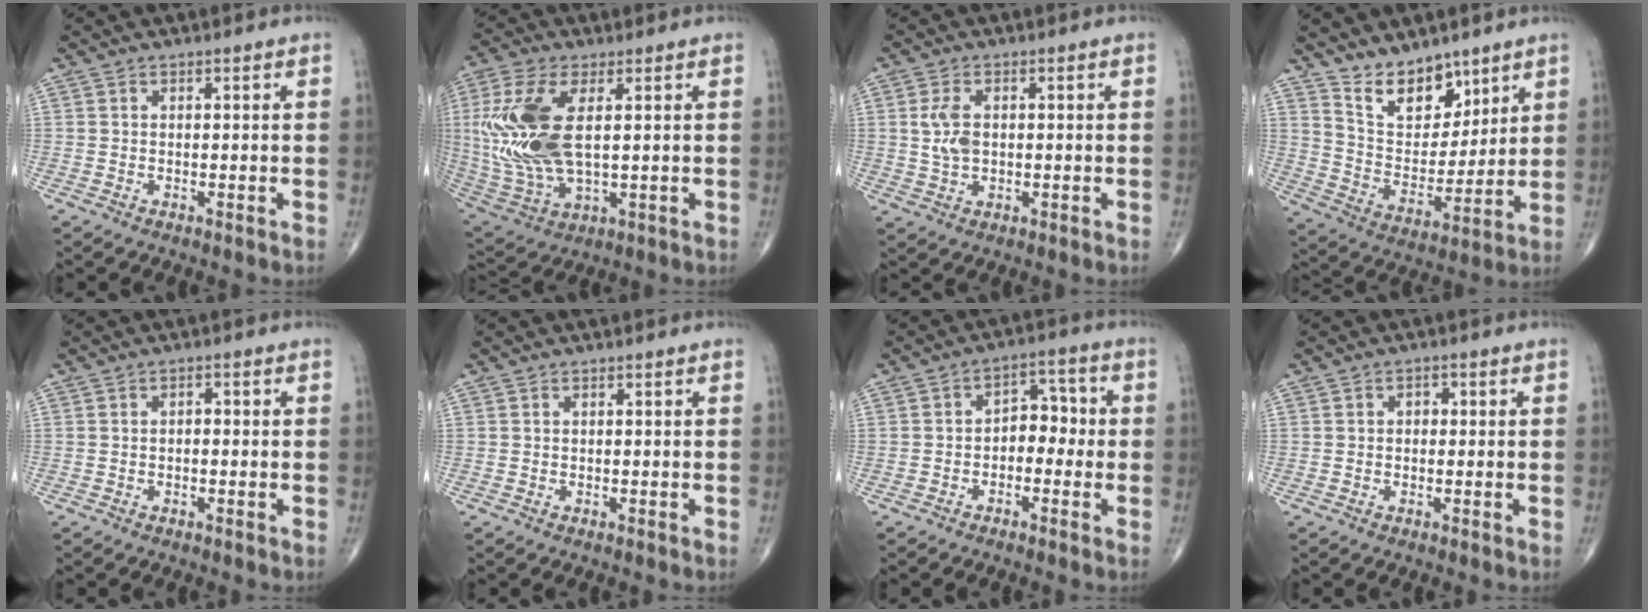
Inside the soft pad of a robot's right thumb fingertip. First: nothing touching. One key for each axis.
{"total": 17.5, "fx": 2.5, "fy": 8.4, "fz": 15.1, "tx": -0.347, "ty": -0.009, "tz": 0.057}
{"total": 4.7, "fx": 0.5, "fy": 2.8, "fz": 3.7, "tx": -0.075, "ty": 0.000, "tz": 0.012}
{"total": 11.8, "fx": 8.8, "fy": 6.1, "fz": 4.9, "tx": -0.047, "ty": -0.073, "tz": 0.172}
{"total": 1.2, "fx": 0.0, "fy": 0.7, "fz": 0.9, "tx": -0.010, "ty": 0.003, "tz": -0.004}
{"total": 0.0}
{"total": 6.1, "fx": -0.8, "fy": 4.2, "fz": 4.4, "tx": -0.031, "ty": 0.030, "tz": -0.024}
{"total": 1.5, "fx": 0.1, "fy": 1.2, "fz": 0.9, "tx": -0.004, "ty": 0.004, "tz": -0.002}